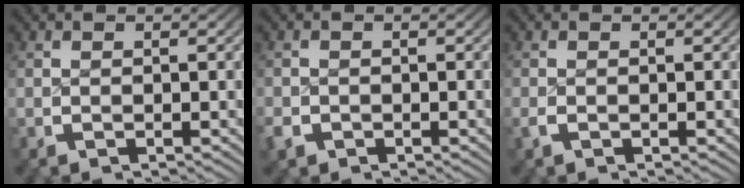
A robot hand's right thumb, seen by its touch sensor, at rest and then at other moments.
{"total": 1.5, "force": [-0.9, 1.1, 0.3], "torque": [-0.010, -0.007, -0.018]}
{"total": 0.6, "force": [-0.4, 0.3, 0.3], "torque": [-0.010, -0.002, -0.008]}